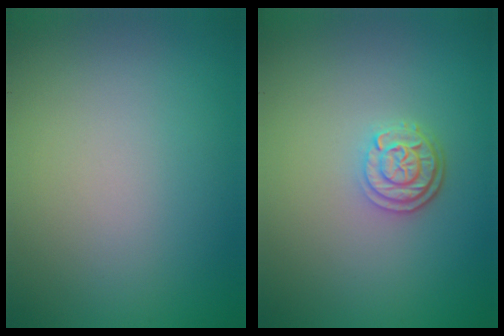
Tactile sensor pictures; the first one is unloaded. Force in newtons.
{"total": 2.8, "press": 2.3, "slide": 1.6}